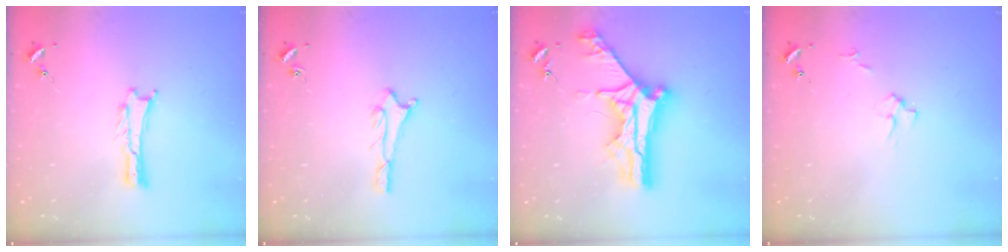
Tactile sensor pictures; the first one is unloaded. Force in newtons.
{"total": 2.0, "press": 2.0, "slide": 0.2}
{"total": 13.8, "press": 13.8, "slide": 1.0}
{"total": 3.1, "press": 3.0, "slide": 0.4}